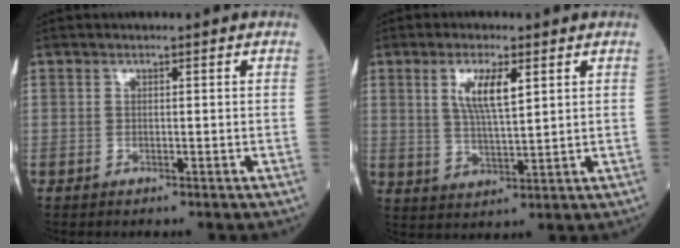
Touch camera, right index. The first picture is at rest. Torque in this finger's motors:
{"motor_torque": [0.46, 0.16, 0.53, 0.14]}